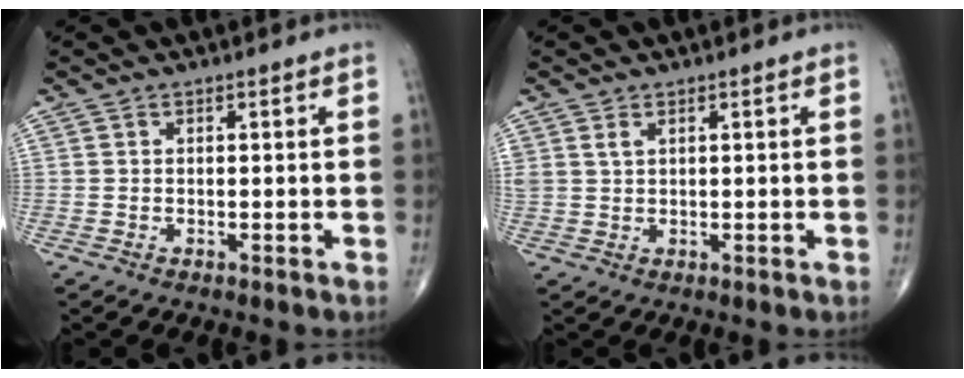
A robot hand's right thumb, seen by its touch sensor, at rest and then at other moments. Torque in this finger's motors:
{"motor_torque": [-0.16, -0.15, 0.34, 0.28, 0.02]}